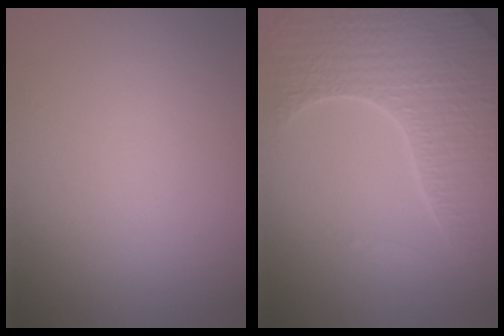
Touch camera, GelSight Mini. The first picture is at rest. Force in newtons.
{"total": 7.1, "press": 5.3, "slide": 4.6}